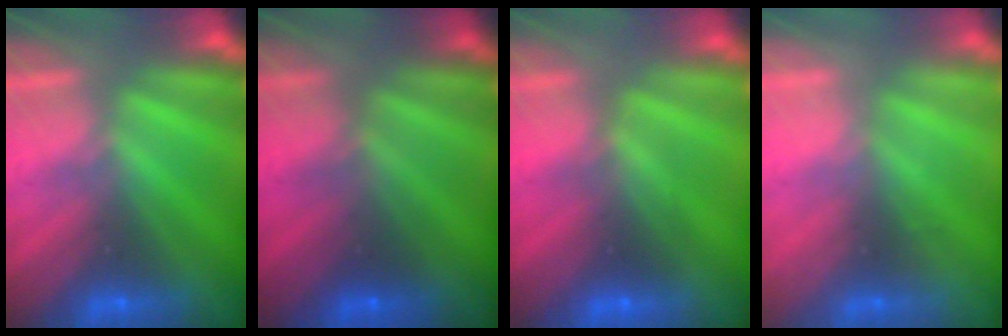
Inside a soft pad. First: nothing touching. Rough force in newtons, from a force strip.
{"total": 2.0}
{"total": 2.7}
{"total": 1.9}